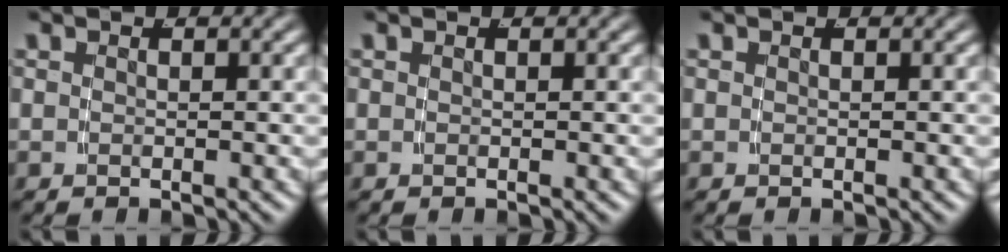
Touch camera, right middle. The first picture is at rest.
{"total": 0.0}
{"total": 0.0}